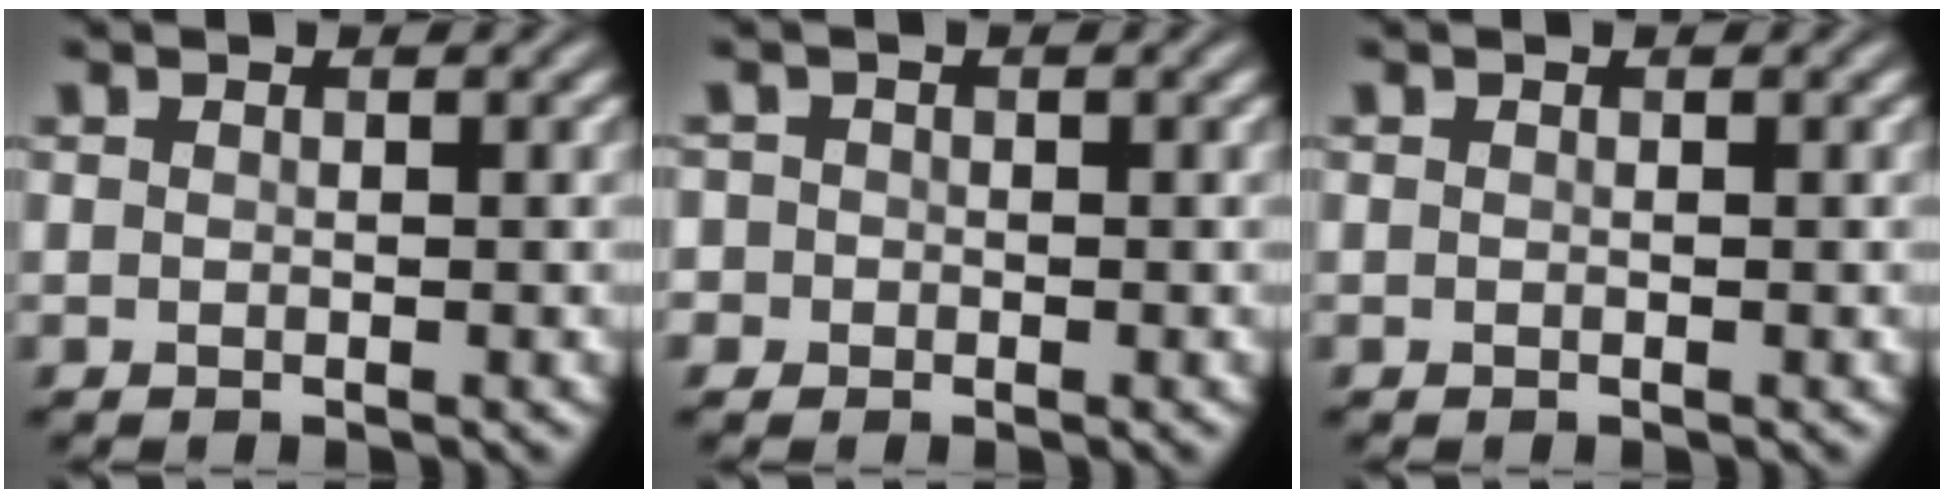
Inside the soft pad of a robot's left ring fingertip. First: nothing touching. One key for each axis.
{"total": 1.6, "fx": 0.0, "fy": 1.6, "fz": 0.2, "tx": 0.013, "ty": 0.008, "tz": -0.016}
{"total": 0.0}